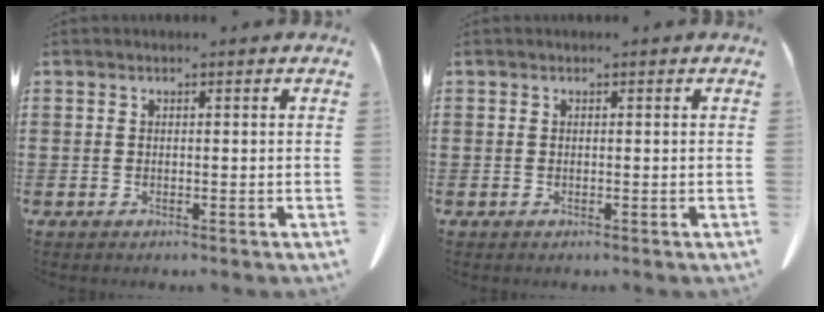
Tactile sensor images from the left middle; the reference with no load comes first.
{"total": 0.0}